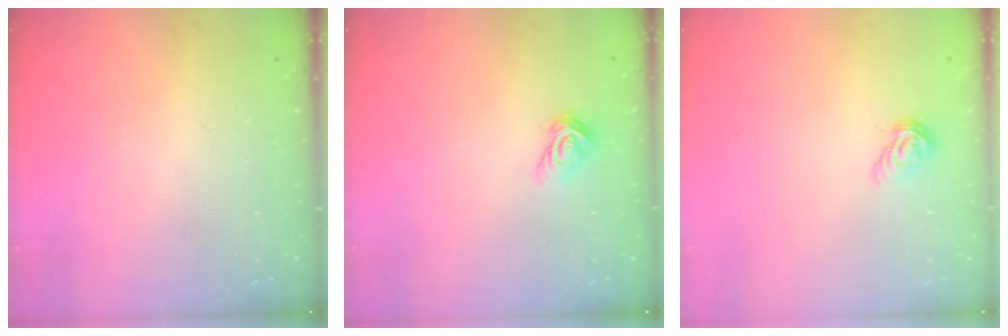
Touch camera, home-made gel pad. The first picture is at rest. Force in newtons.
{"total": 3.8, "press": 3.8, "slide": 0.2}
{"total": 5.3, "press": 5.2, "slide": 0.4}